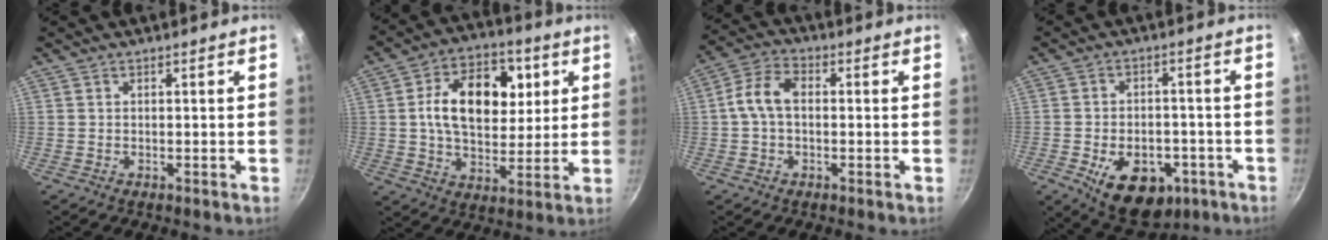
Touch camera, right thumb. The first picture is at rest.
{"total": 17.5, "force": [3.8, 11.2, 12.9], "torque": [-0.170, 0.003, 0.061]}
{"total": 7.1, "force": [0.1, 4.5, 5.5], "torque": [-0.106, 0.023, -0.007]}
{"total": 13.5, "force": [-5.7, 8.4, 8.8], "torque": [-0.112, 0.016, -0.073]}